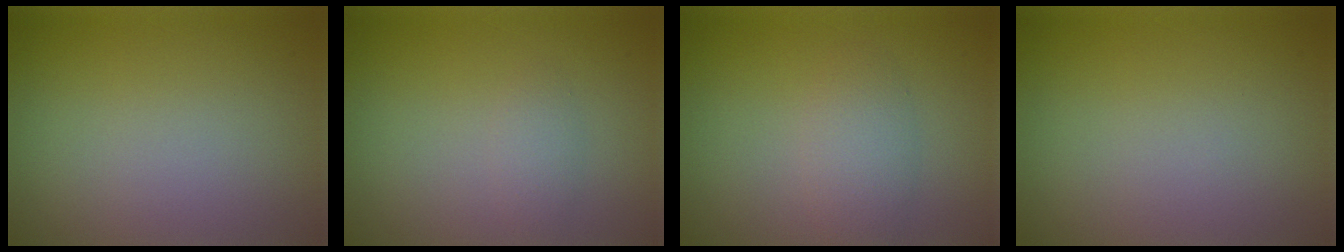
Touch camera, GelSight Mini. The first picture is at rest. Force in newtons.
{"total": 1.1, "press": 1.1, "slide": 0.0}
{"total": 2.3, "press": 2.3, "slide": 0.1}
{"total": 0.0}